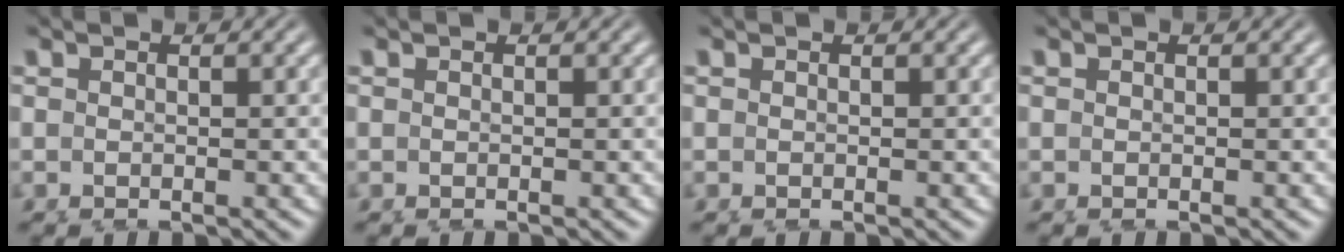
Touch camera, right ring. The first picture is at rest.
{"total": 0.0}
{"total": 0.0}
{"total": 0.0}